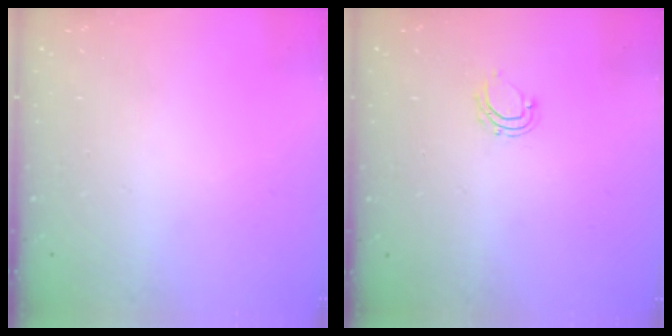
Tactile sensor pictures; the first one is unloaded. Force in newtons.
{"total": 4.5, "press": 4.4, "slide": 0.6}